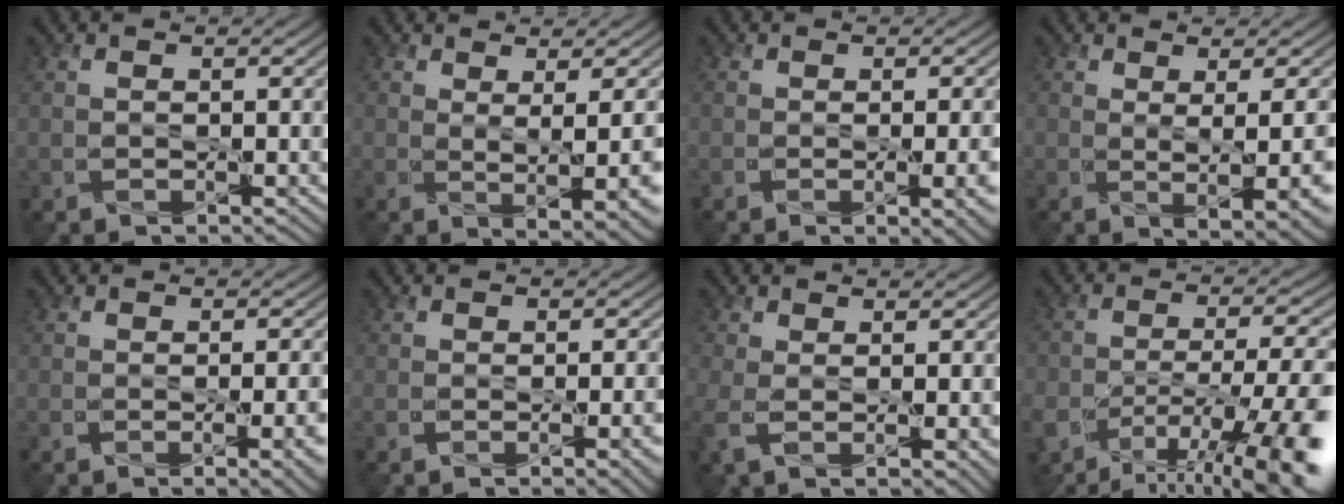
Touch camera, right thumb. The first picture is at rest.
{"total": 6.5, "force": [0.4, 1.9, 6.1], "torque": [-0.081, -0.008, 0.018]}
{"total": 6.6, "force": [-1.6, 2.4, 5.9], "torque": [-0.067, -0.013, -0.005]}
{"total": 7.3, "force": [0.0, 2.2, 6.9], "torque": [-0.085, -0.005, 0.013]}
{"total": 5.8, "force": [-1.7, 2.0, 5.2], "torque": [-0.059, -0.011, -0.012]}
{"total": 4.5, "force": [-1.3, 1.3, 4.0], "torque": [-0.053, -0.007, -0.015]}
{"total": 4.8, "force": [-0.5, 1.7, 4.5], "torque": [-0.105, -0.010, -0.009]}
{"total": 14.8, "force": [-8.2, 5.6, 10.9], "torque": [-0.178, -0.020, -0.128]}